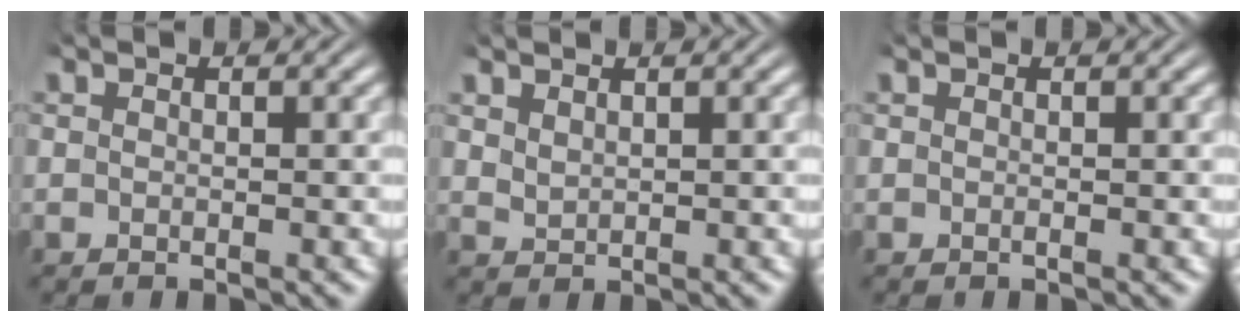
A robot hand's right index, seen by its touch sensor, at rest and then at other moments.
{"total": 1.2, "force": [1.2, -0.1, 0.3], "torque": [-0.005, -0.004, 0.033]}
{"total": 0.0}